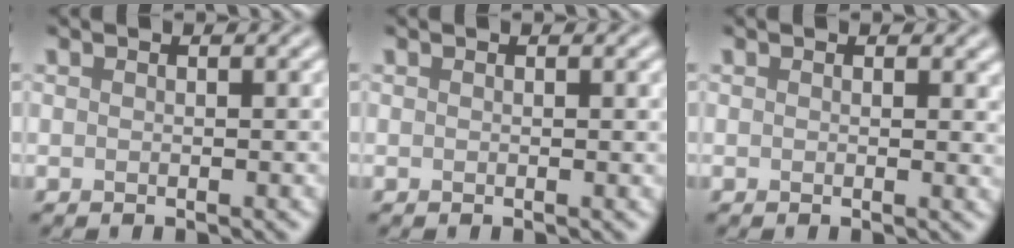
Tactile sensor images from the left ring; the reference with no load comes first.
{"total": 0.0}
{"total": 0.9, "force": [0.4, 0.4, 0.7], "torque": [-0.004, -0.004, 0.004]}